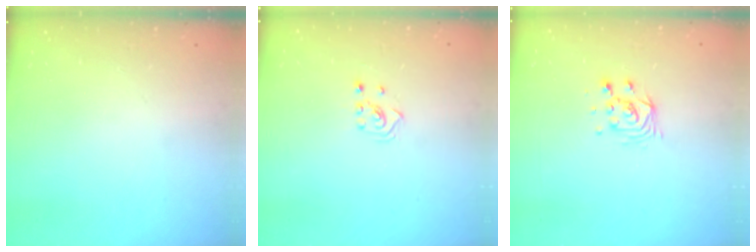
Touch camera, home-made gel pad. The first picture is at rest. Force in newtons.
{"total": 2.3, "press": 2.2, "slide": 0.8}
{"total": 6.4, "press": 6.4, "slide": 0.3}